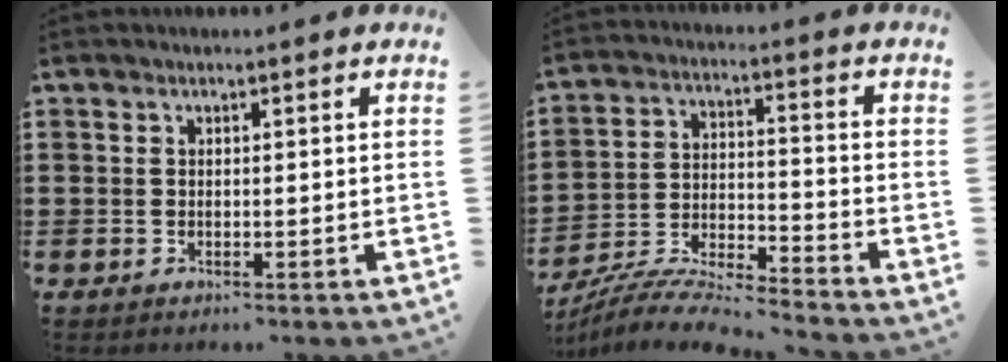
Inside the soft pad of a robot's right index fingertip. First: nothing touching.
{"total": 7.2, "force": [-6.9, 0.0, 1.9], "torque": [-0.050, -0.009, -0.140]}